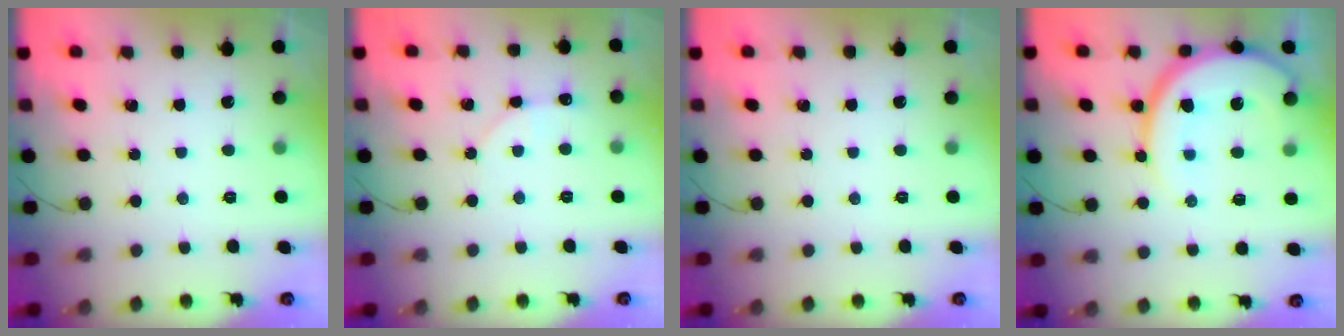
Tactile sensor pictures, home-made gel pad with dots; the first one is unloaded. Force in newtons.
{"total": 3.9, "press": 3.9, "slide": 0.4}
{"total": 0.0}
{"total": 14.5, "press": 14.4, "slide": 1.6}